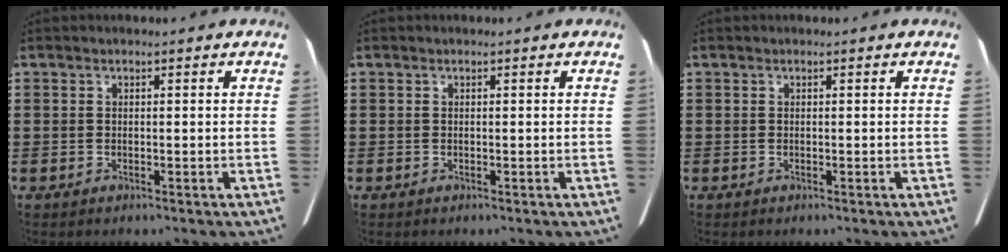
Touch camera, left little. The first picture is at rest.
{"total": 0.0}
{"total": 0.0}